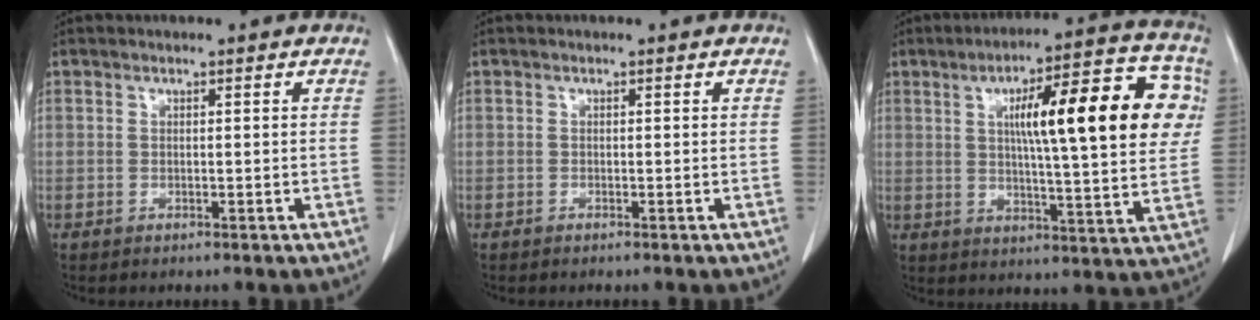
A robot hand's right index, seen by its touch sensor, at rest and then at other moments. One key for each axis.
{"total": 0.0}
{"total": 19.6, "fx": 4.8, "fy": 3.2, "fz": 18.8, "tx": -0.252, "ty": 0.032, "tz": 0.063}